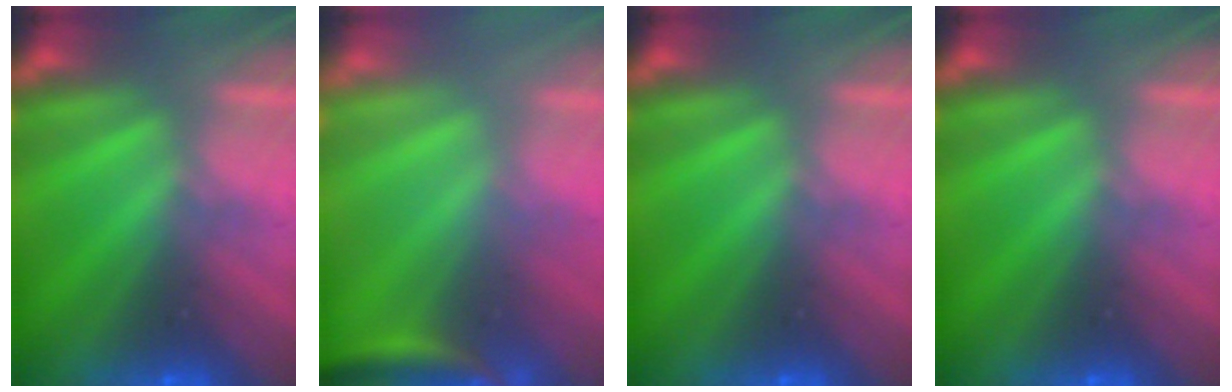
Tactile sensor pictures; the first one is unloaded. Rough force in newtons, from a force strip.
{"total": 3.8}
{"total": 0.0}
{"total": 0.0}